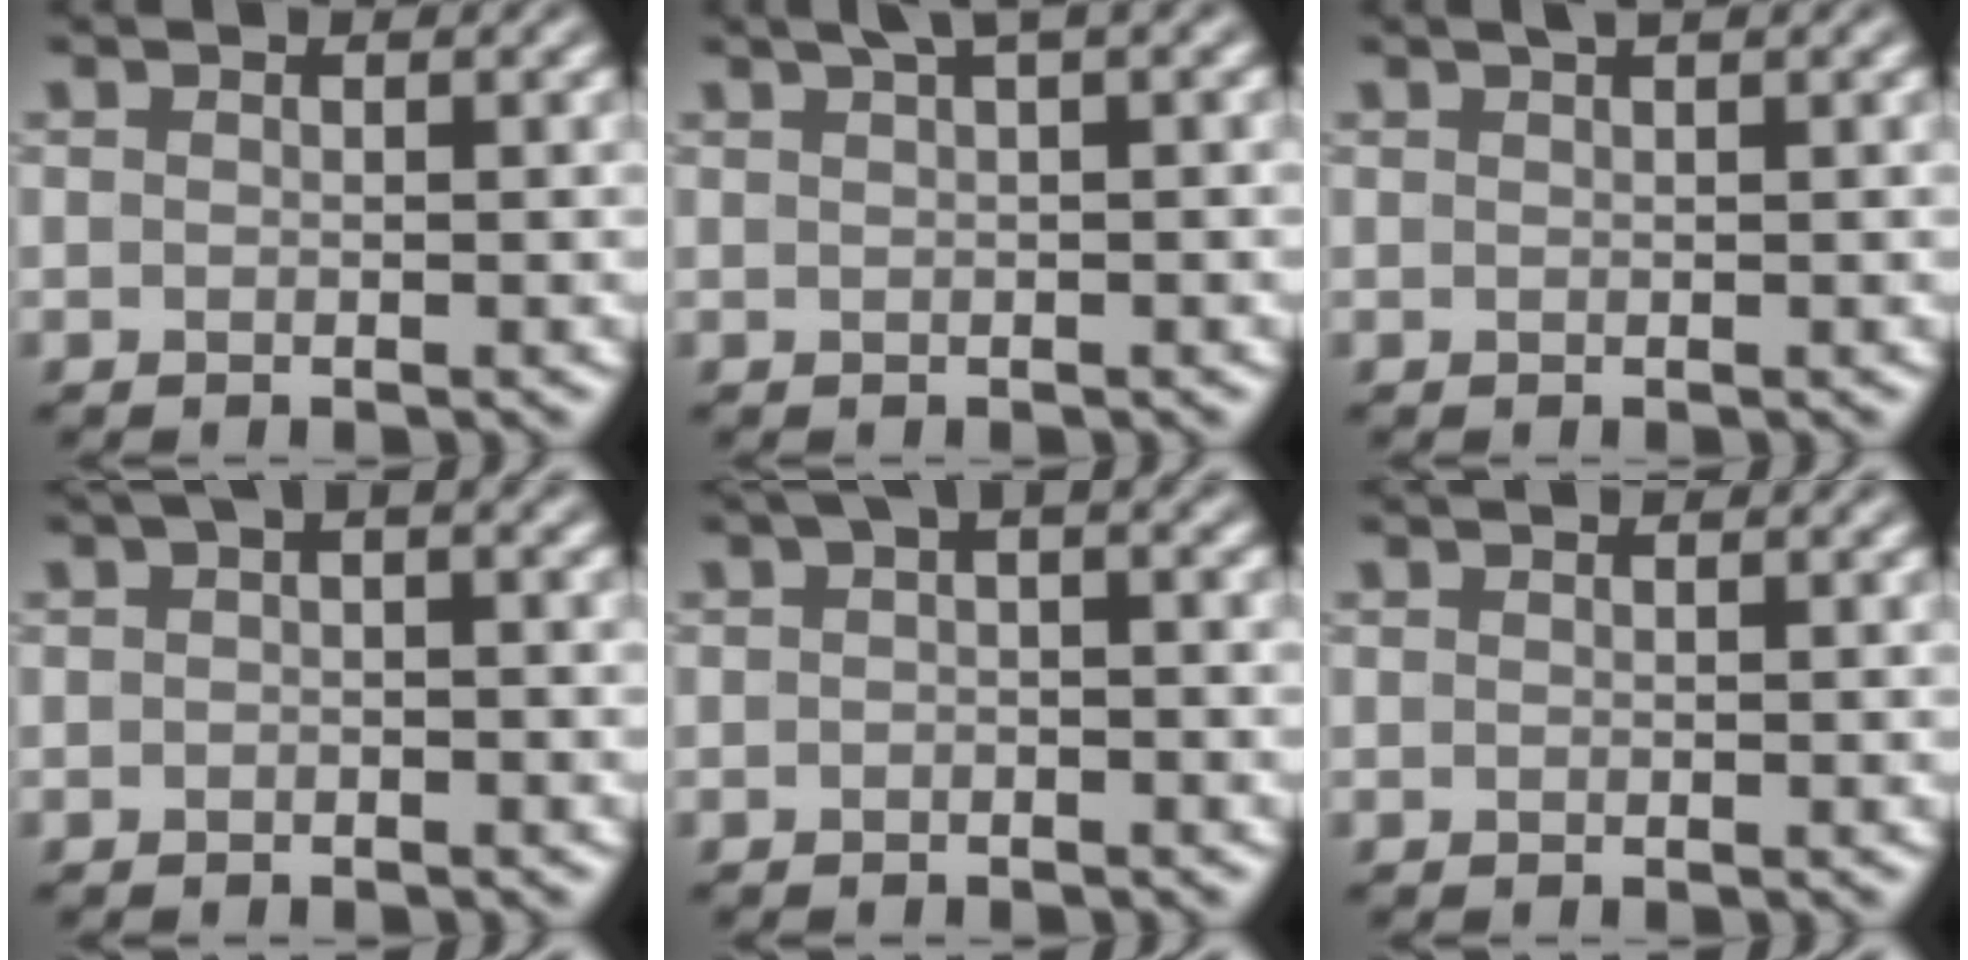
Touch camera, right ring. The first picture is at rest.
{"total": 2.0, "force": [1.3, 0.1, 1.6], "torque": [-0.020, 0.008, 0.019]}
{"total": 0.9, "force": [0.7, 0.2, 0.6], "torque": [-0.013, 0.006, 0.011]}
{"total": 1.4, "force": [0.2, 0.7, 1.2], "torque": [-0.024, 0.007, -0.005]}
{"total": 1.8, "force": [0.2, 0.9, 1.5], "torque": [-0.027, 0.009, -0.006]}
{"total": 0.0}